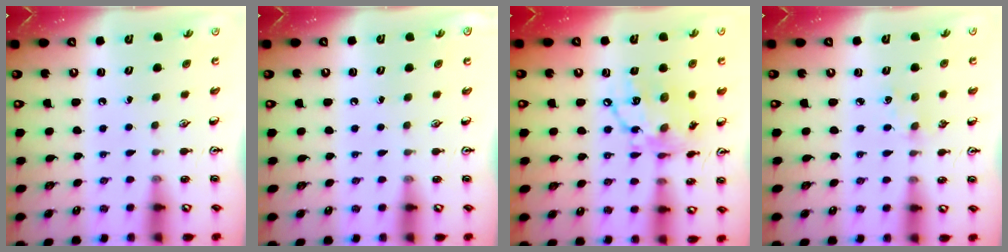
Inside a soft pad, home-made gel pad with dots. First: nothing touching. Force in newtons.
{"total": 0.0}
{"total": 14.9, "press": 14.8, "slide": 1.4}
{"total": 1.7, "press": 1.7, "slide": 0.3}